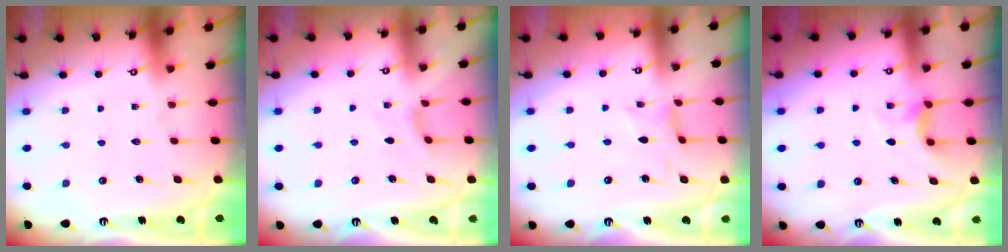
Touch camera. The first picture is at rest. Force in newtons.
{"total": 2.7, "press": 2.6, "slide": 0.6}
{"total": 0.5, "press": 0.5, "slide": 0.1}
{"total": 5.0, "press": 5.0, "slide": 0.6}